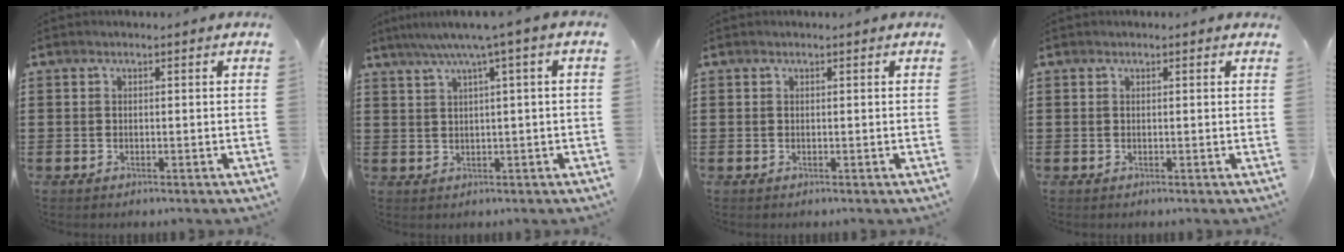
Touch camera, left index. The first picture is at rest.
{"total": 4.1, "force": [1.5, -0.4, 3.8], "torque": [-0.076, -0.003, 0.020]}
{"total": 0.0}
{"total": 0.0}